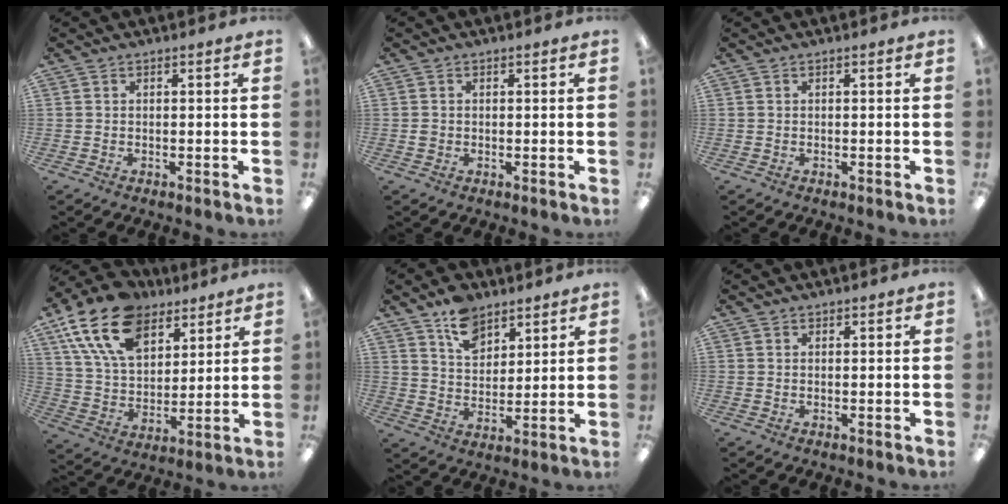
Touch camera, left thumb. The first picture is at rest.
{"total": 1.0, "force": [0.0, 1.0, 0.1], "torque": [-0.003, 0.005, -0.001]}
{"total": 0.0}
{"total": 18.3, "force": [11.5, 10.6, 9.4], "torque": [-0.186, -0.042, 0.213]}
{"total": 10.0, "force": [7.0, 6.1, 3.6], "torque": [-0.058, -0.035, 0.129]}
{"total": 0.5, "force": [0.4, 0.3, 0.0], "torque": [0.000, 0.001, 0.008]}